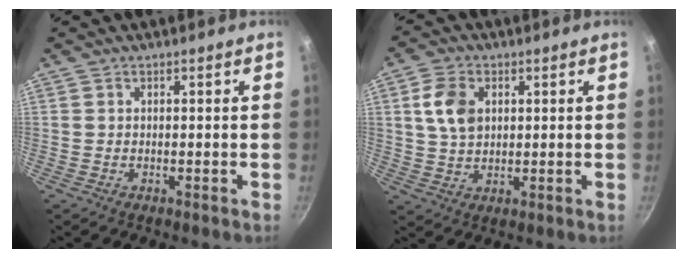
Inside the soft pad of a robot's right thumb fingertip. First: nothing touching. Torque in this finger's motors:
{"motor_torque": [0.24, 1.98, 0.88, -0.28, 0.06]}